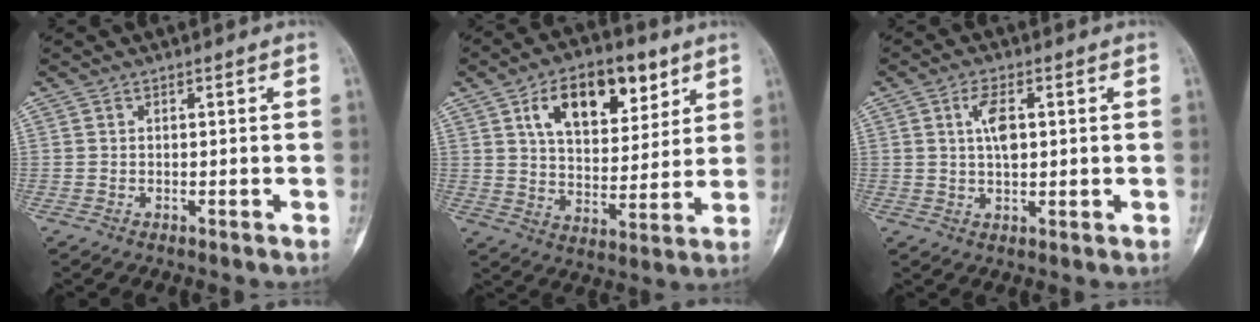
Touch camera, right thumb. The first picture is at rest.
{"total": 16.3, "force": [7.8, 9.0, 11.1], "torque": [-0.128, -0.022, 0.129]}
{"total": 5.1, "force": [1.2, 2.5, 4.3], "torque": [-0.075, 0.002, 0.019]}